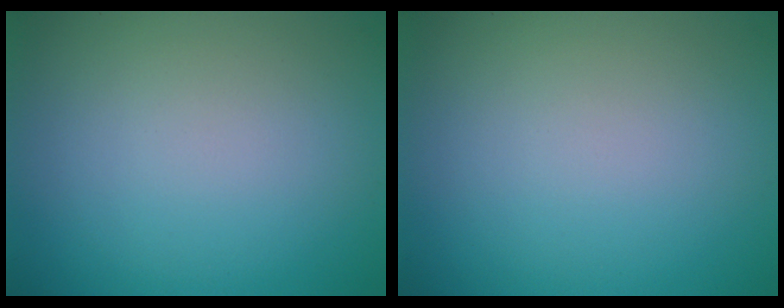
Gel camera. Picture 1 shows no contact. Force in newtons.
{"total": 0.0}